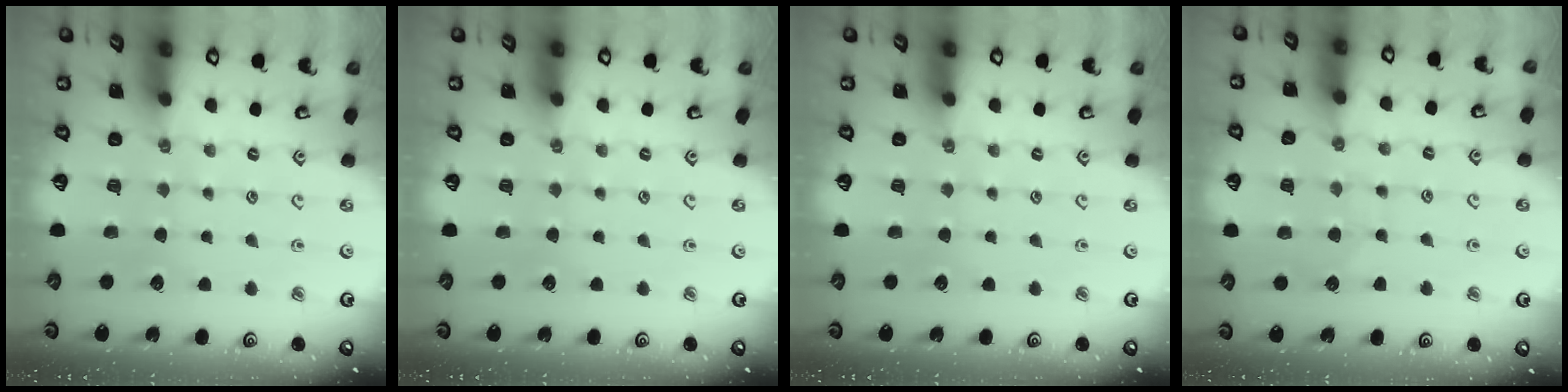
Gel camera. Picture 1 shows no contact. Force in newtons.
{"total": 0.0}
{"total": 0.0}
{"total": 6.7, "press": 6.7, "slide": 0.4}